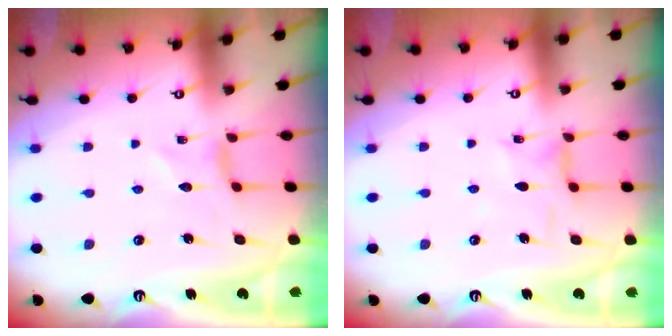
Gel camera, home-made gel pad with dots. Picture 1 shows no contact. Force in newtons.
{"total": 2.0, "press": 2.0, "slide": 0.3}